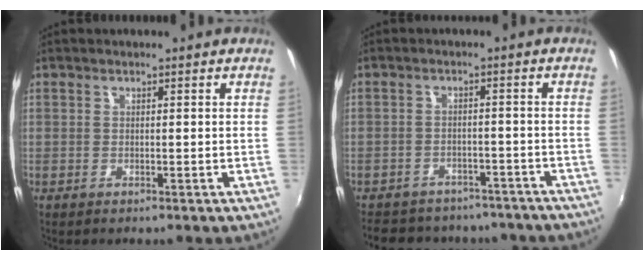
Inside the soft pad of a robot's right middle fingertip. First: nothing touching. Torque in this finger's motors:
{"motor_torque": [0.72, -1.41, 0.23, 0.11]}